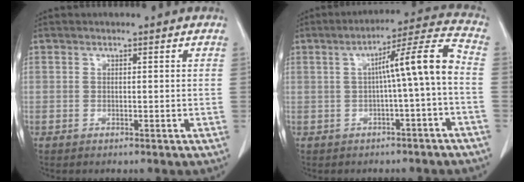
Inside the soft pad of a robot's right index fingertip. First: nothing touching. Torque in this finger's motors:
{"motor_torque": [1.05, -0.13, 0.49, 0.14]}